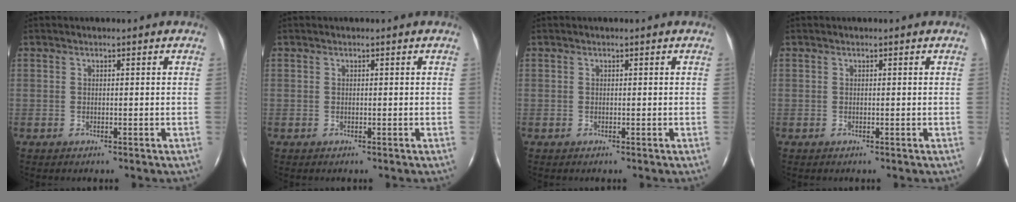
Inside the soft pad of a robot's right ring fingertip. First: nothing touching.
{"total": 0.0}
{"total": 0.0}
{"total": 0.0}